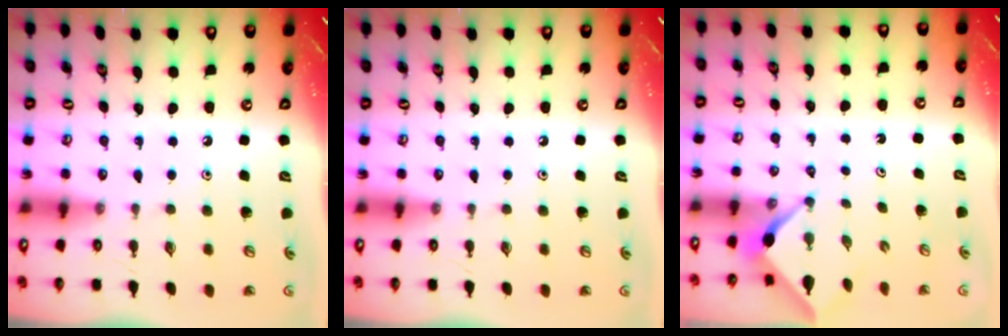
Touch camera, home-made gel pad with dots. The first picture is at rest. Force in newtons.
{"total": 0.0}
{"total": 2.5, "press": 2.5, "slide": 0.3}